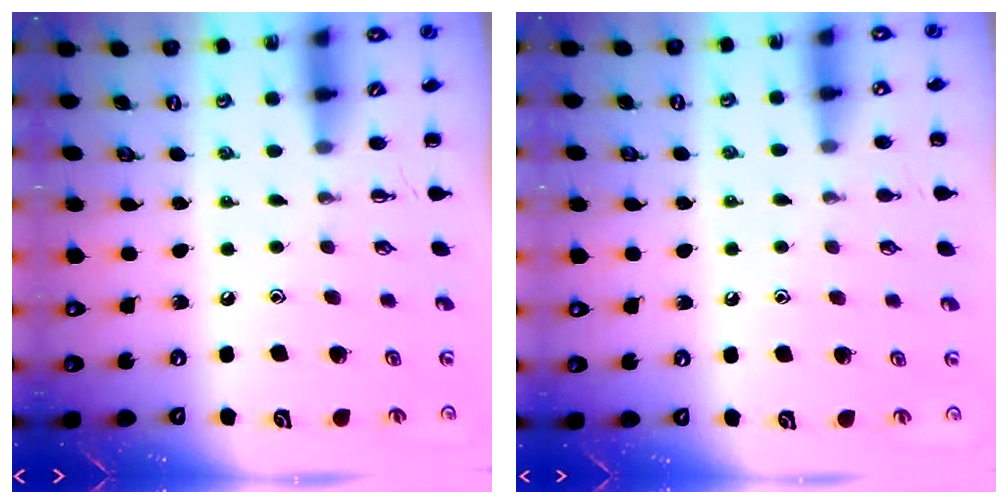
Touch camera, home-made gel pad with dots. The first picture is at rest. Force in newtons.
{"total": 5.1, "press": 4.8, "slide": 1.6}